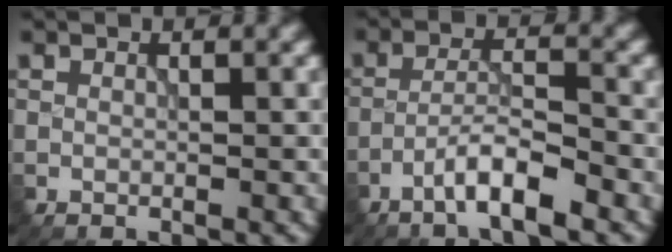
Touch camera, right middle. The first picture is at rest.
{"total": 4.2, "force": [-2.7, 0.5, 3.1], "torque": [-0.055, 0.011, -0.058]}